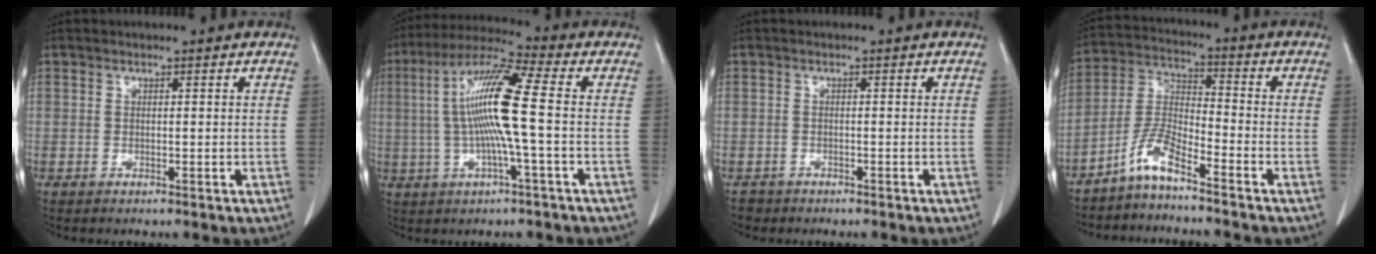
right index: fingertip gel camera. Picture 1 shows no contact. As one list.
[{"total": 12.4, "force": [0.1, -0.2, 12.4], "torque": [-0.242, 0.013, -0.005]}, {"total": 1.4, "force": [-0.9, 1.0, -0.2], "torque": [-0.009, 0.004, -0.014]}, {"total": 6.4, "force": [-4.9, 0.7, 4.1], "torque": [-0.098, -0.003, -0.102]}]